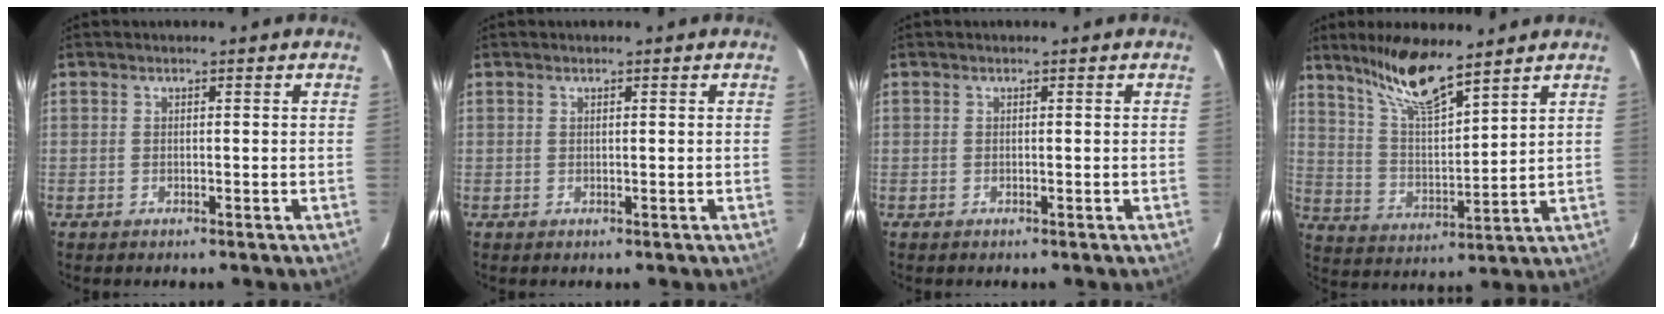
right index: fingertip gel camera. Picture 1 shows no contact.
{"total": 0.0}
{"total": 0.0}
{"total": 12.6, "force": [9.9, 2.1, 7.6], "torque": [-0.137, 0.001, 0.193]}